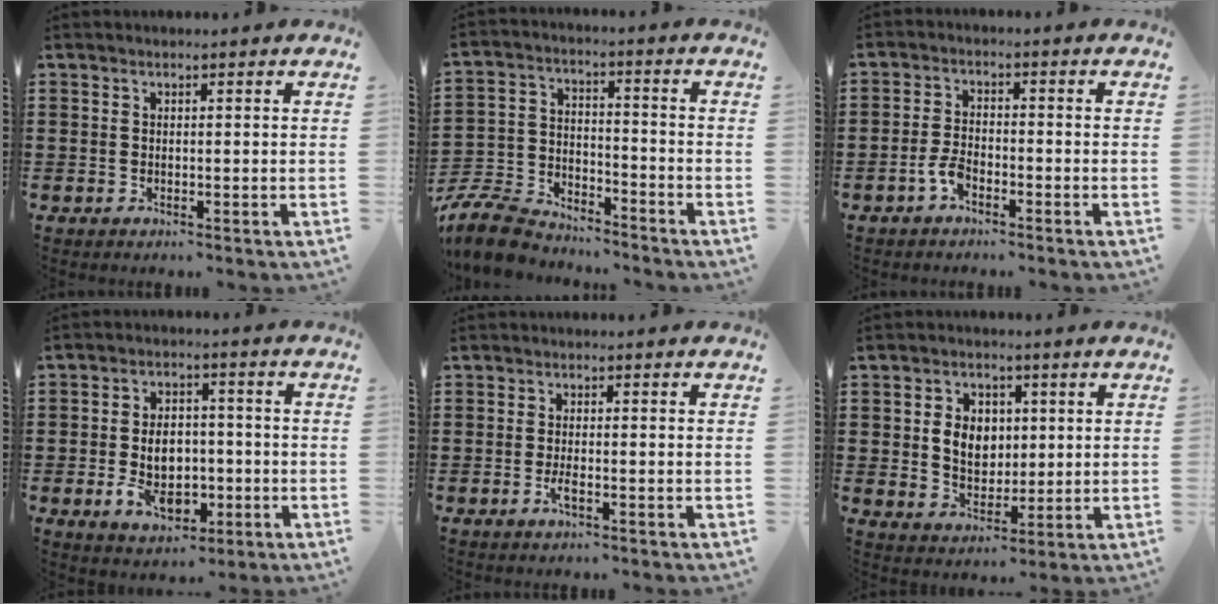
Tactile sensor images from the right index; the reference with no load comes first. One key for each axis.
{"total": 8.6, "fx": -8.2, "fy": 1.8, "fz": 2.1, "tx": -0.061, "ty": 0.014, "tz": -0.165}
{"total": 3.3, "fx": -1.9, "fy": 1.3, "fz": 2.3, "tx": -0.058, "ty": -0.004, "tz": -0.039}
{"total": 7.7, "fx": -1.8, "fy": 5.2, "fz": 5.4, "tx": -0.086, "ty": -0.002, "tz": -0.037}
{"total": 1.8, "fx": -0.8, "fy": 0.4, "fz": 1.6, "tx": -0.027, "ty": -0.001, "tz": -0.015}
{"total": 6.1, "fx": 0.9, "fy": 4.9, "fz": 3.5, "tx": -0.077, "ty": 0.012, "tz": 0.013}